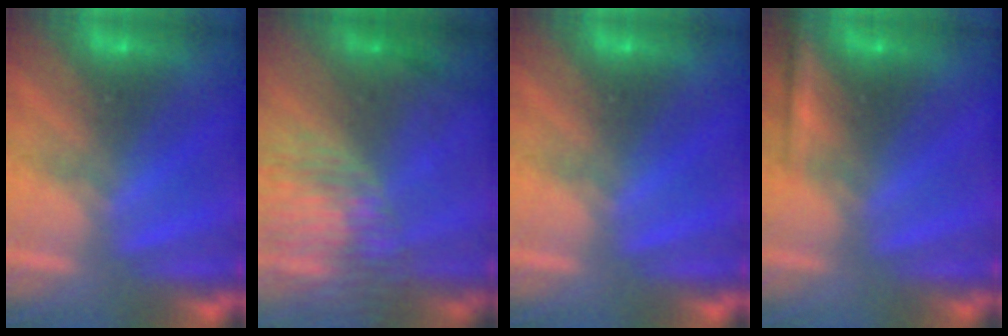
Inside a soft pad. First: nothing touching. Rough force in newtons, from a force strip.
{"total": 8.8}
{"total": 0.0}
{"total": 2.3}